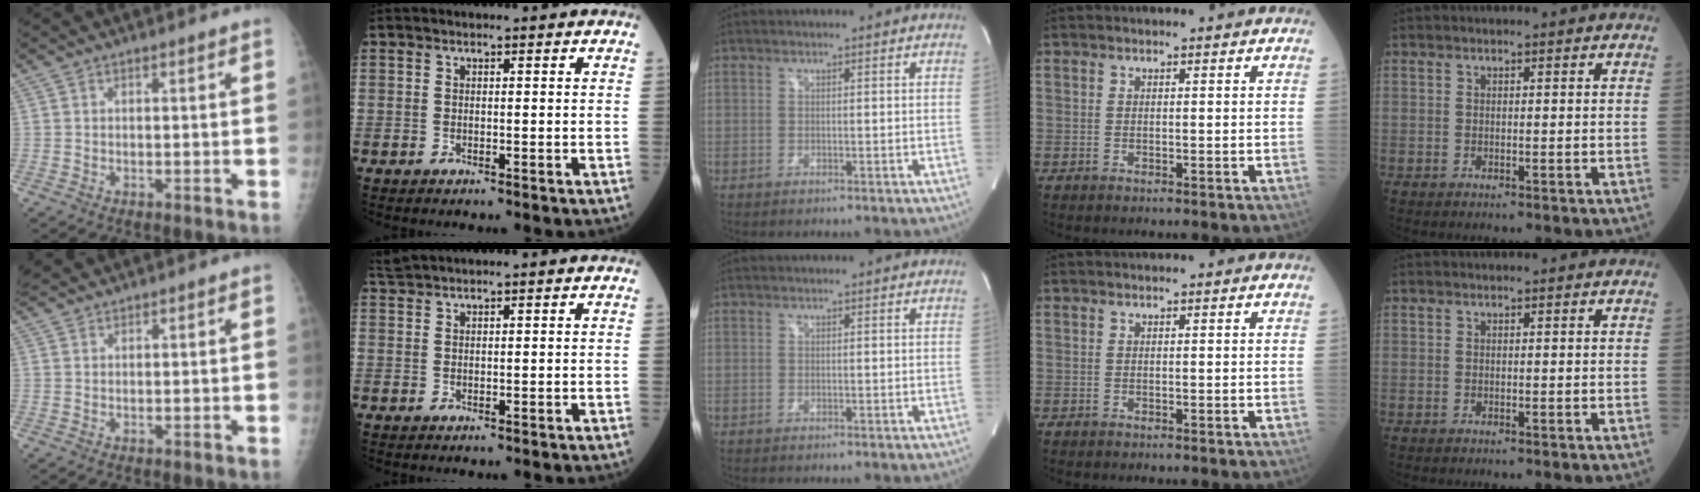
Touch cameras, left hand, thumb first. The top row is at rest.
{"thumb": {"total": 2.0, "force": [2.0, 0.4, 0.2], "torque": [-0.002, 0.015, 0.040]}, "index": {"total": 1.7, "force": [1.6, -0.4, 0.4], "torque": [-0.013, 0.018, 0.040]}}